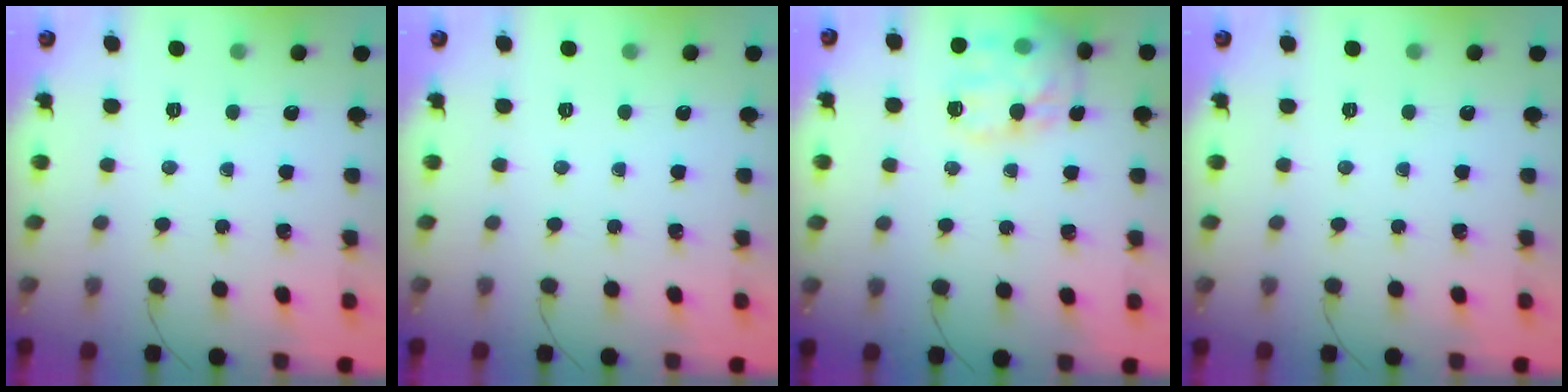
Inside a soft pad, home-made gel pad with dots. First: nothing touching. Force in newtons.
{"total": 0.0}
{"total": 16.7, "press": 16.7, "slide": 0.9}
{"total": 0.0}